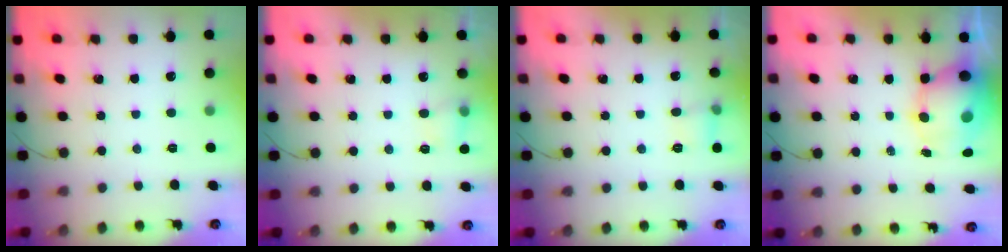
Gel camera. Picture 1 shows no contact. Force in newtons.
{"total": 5.7, "press": 5.5, "slide": 1.6}
{"total": 4.8, "press": 4.6, "slide": 1.4}
{"total": 9.4, "press": 9.1, "slide": 2.3}